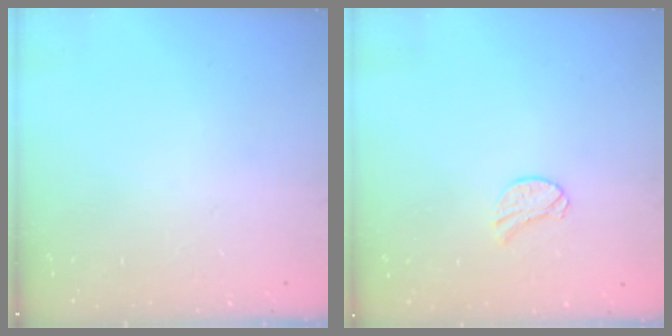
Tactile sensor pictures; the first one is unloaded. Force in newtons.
{"total": 7.7, "press": 7.7, "slide": 0.2}